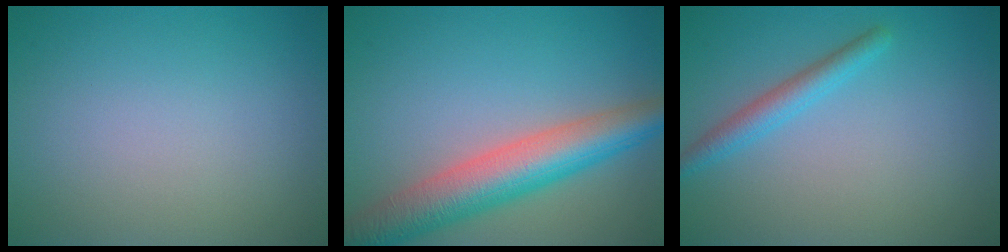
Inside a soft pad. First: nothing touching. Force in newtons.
{"total": 7.5, "press": 7.4, "slide": 0.4}
{"total": 2.3, "press": 2.3, "slide": 0.1}